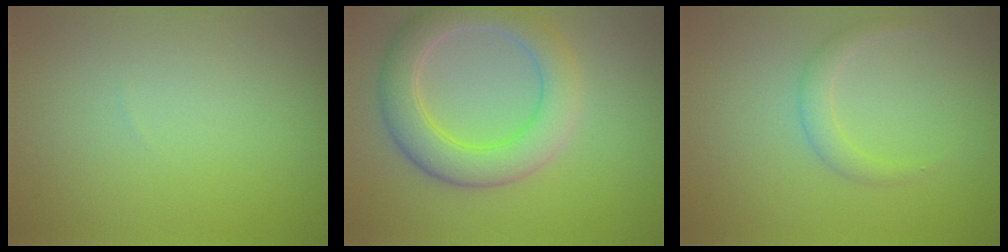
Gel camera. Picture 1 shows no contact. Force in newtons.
{"total": 5.8, "press": 5.7, "slide": 0.7}
{"total": 1.6, "press": 1.6, "slide": 0.2}